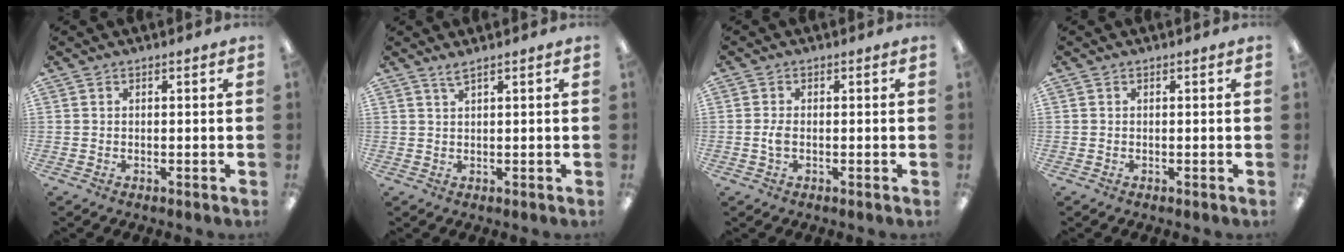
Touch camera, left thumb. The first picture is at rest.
{"total": 1.8, "force": [1.5, 0.0, 1.1], "torque": [-0.025, 0.000, 0.027]}
{"total": 2.7, "force": [-0.3, 1.4, 2.2], "torque": [-0.047, 0.001, -0.008]}
{"total": 0.0}